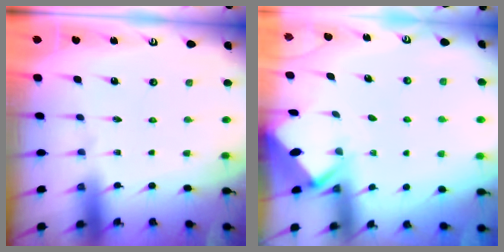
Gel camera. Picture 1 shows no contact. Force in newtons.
{"total": 2.7, "press": 2.7, "slide": 0.2}